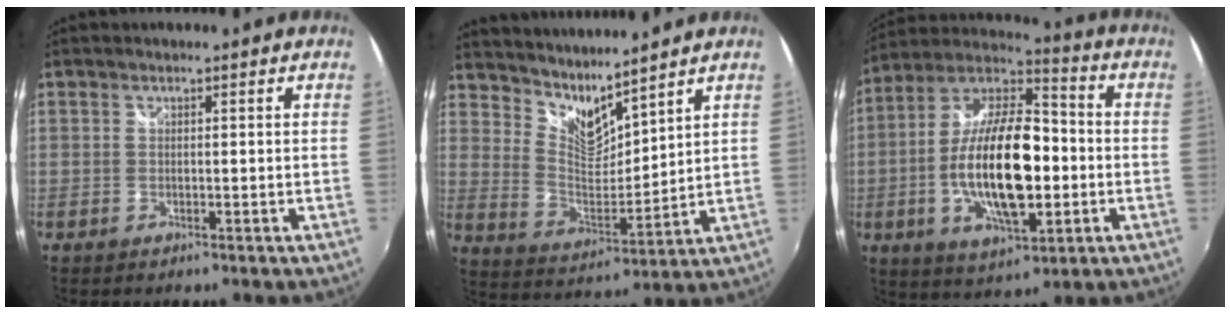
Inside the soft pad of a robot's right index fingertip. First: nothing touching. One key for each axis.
{"total": 9.3, "fx": 8.2, "fy": 1.8, "fz": 4.0, "tx": -0.069, "ty": -0.014, "tz": 0.156}
{"total": 21.0, "fx": -3.5, "fy": 8.6, "fz": 18.9, "tx": -0.369, "ty": -0.007, "tz": -0.065}